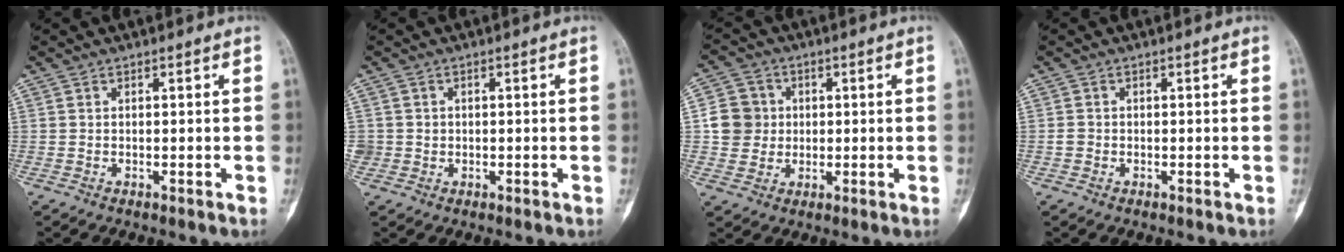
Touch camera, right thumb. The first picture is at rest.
{"total": 1.9, "force": [0.1, 1.9, 0.1], "torque": [0.011, 0.006, 0.001]}
{"total": 7.5, "force": [0.5, 7.2, 1.9], "torque": [-0.006, 0.008, 0.005]}
{"total": 1.1, "force": [-0.3, 1.0, 0.4], "torque": [-0.006, 0.003, -0.006]}